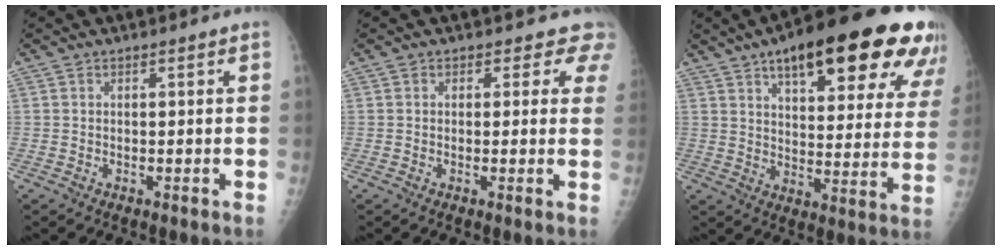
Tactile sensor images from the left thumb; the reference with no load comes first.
{"total": 3.5, "force": [2.8, 2.2, -0.3], "torque": [0.037, -0.013, 0.004]}
{"total": 27.9, "force": [16.0, 9.4, 20.8], "torque": [-0.260, -0.025, 0.215]}